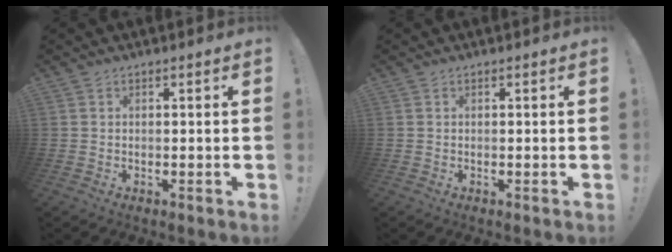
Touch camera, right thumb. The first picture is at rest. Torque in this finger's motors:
{"motor_torque": [-0.03, 0.03, -0.05, -0.02, 0.00]}